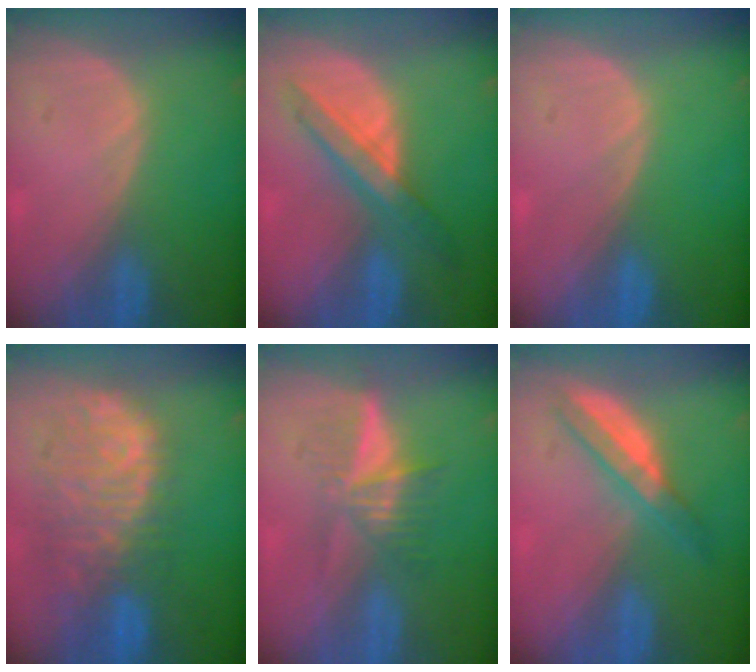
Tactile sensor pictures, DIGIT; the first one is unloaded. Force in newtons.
{"total": 6.2, "press": 6.1, "slide": 0.5}
{"total": 0.0}
{"total": 11.1, "press": 9.6, "slide": 5.6}
{"total": 5.9, "press": 5.3, "slide": 2.7}
{"total": 5.0, "press": 4.9, "slide": 1.3}